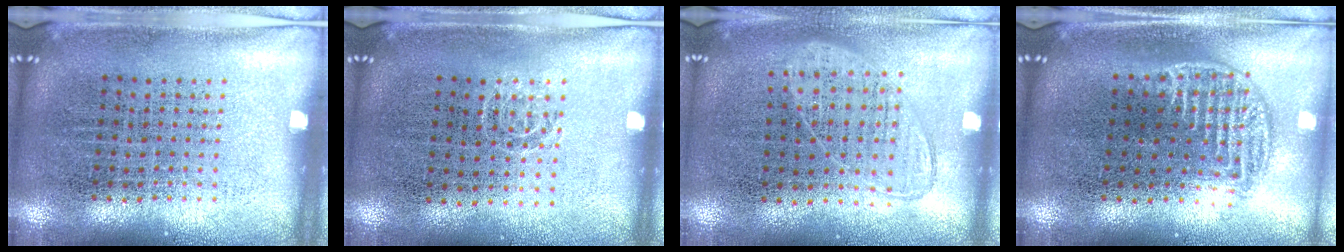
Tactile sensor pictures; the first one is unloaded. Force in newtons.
{"total": 0.5, "press": 0.4, "slide": 0.3}
{"total": 0.9, "press": 0.9, "slide": 0.4}
{"total": 1.1, "press": 1.0, "slide": 0.5}